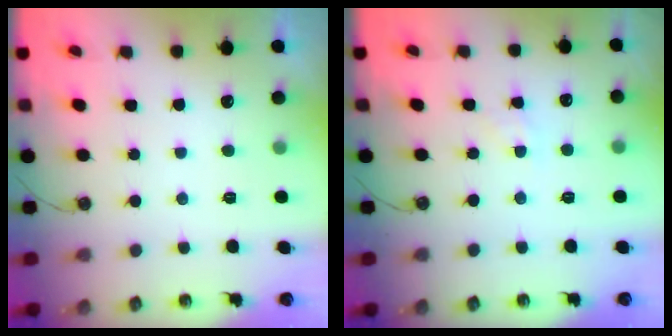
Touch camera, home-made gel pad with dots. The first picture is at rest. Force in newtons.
{"total": 1.4, "press": 1.4, "slide": 0.3}